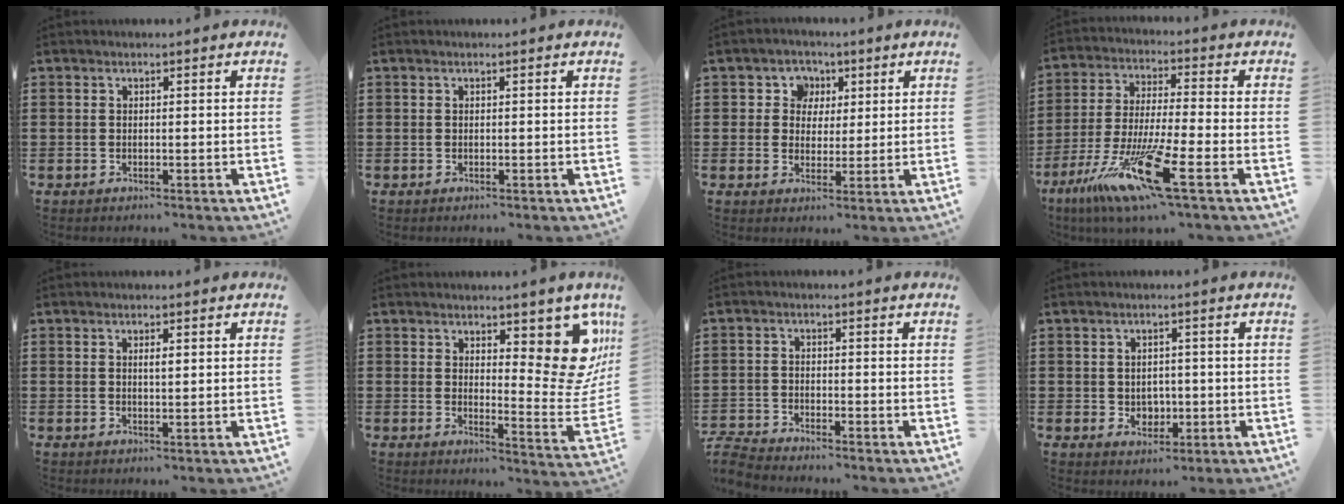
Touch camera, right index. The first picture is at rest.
{"total": 0.0}
{"total": 4.0, "force": [1.2, 3.8, 0.6], "torque": [-0.037, 0.013, 0.018]}
{"total": 16.2, "force": [-9.6, 1.7, 13.0], "torque": [-0.272, -0.001, -0.171]}
{"total": 1.7, "force": [0.4, 0.4, 1.6], "torque": [-0.031, 0.003, 0.004]}
{"total": 10.3, "force": [5.7, 3.8, 7.7], "torque": [-0.091, -0.048, 0.101]}
{"total": 3.0, "force": [-3.0, 0.1, 0.2], "torque": [-0.022, -0.006, -0.068]}
{"total": 2.6, "force": [-0.2, 2.3, 1.2], "torque": [-0.025, 0.004, -0.009]}